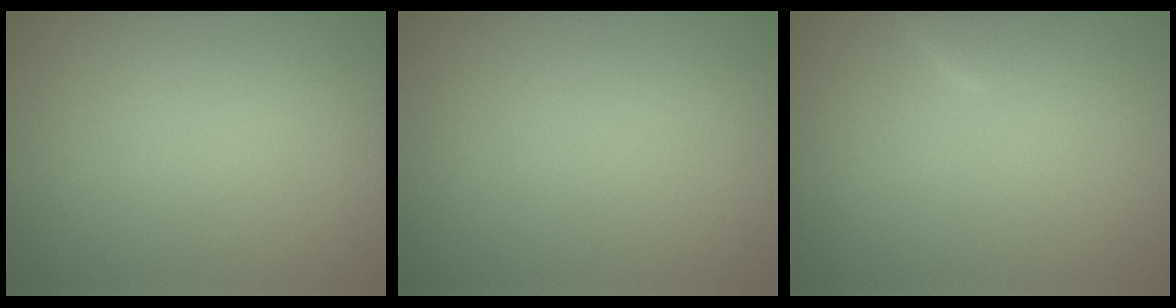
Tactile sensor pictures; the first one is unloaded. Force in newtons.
{"total": 0.0}
{"total": 1.3, "press": 1.3, "slide": 0.1}